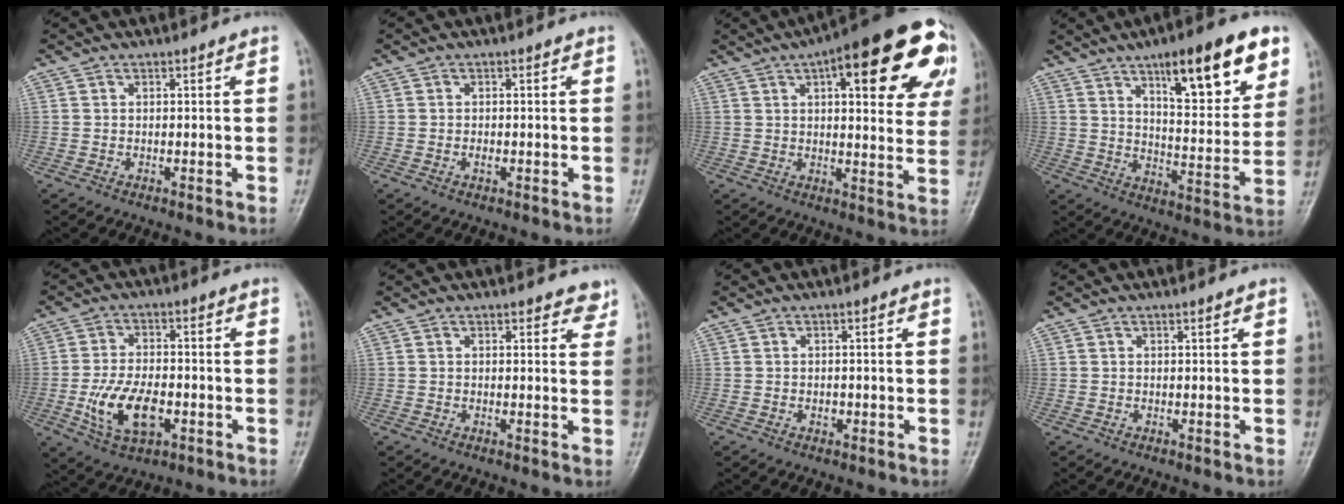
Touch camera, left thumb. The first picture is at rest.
{"total": 1.0, "force": [-0.4, 0.6, 0.7], "torque": [-0.009, 0.000, -0.007]}
{"total": 23.8, "force": [9.5, 8.3, 20.2], "torque": [-0.240, 0.004, 0.118]}
{"total": 18.6, "force": [10.1, 5.6, 14.6], "torque": [-0.172, -0.042, 0.152]}
{"total": 10.8, "force": [-3.2, 5.9, 8.4], "torque": [-0.155, 0.006, -0.052]}
{"total": 2.8, "force": [2.1, 1.5, 1.1], "torque": [0.016, -0.009, 0.018]}
{"total": 1.1, "force": [-0.4, 0.9, 0.6], "torque": [-0.004, 0.001, -0.006]}
{"total": 0.6, "force": [0.3, 0.1, 0.5], "torque": [-0.008, 0.001, 0.004]}